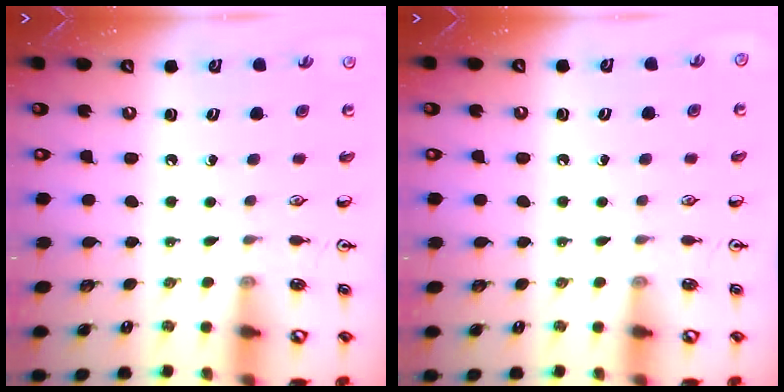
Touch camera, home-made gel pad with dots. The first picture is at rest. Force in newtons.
{"total": 0.0}